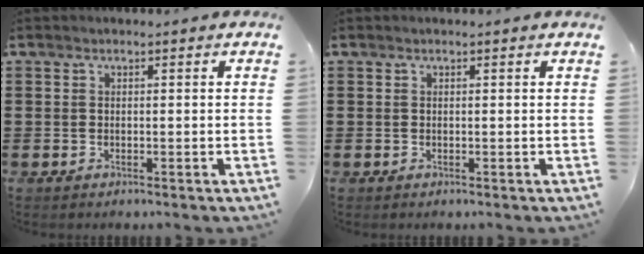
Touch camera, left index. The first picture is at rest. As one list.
[{"total": 0.0}]